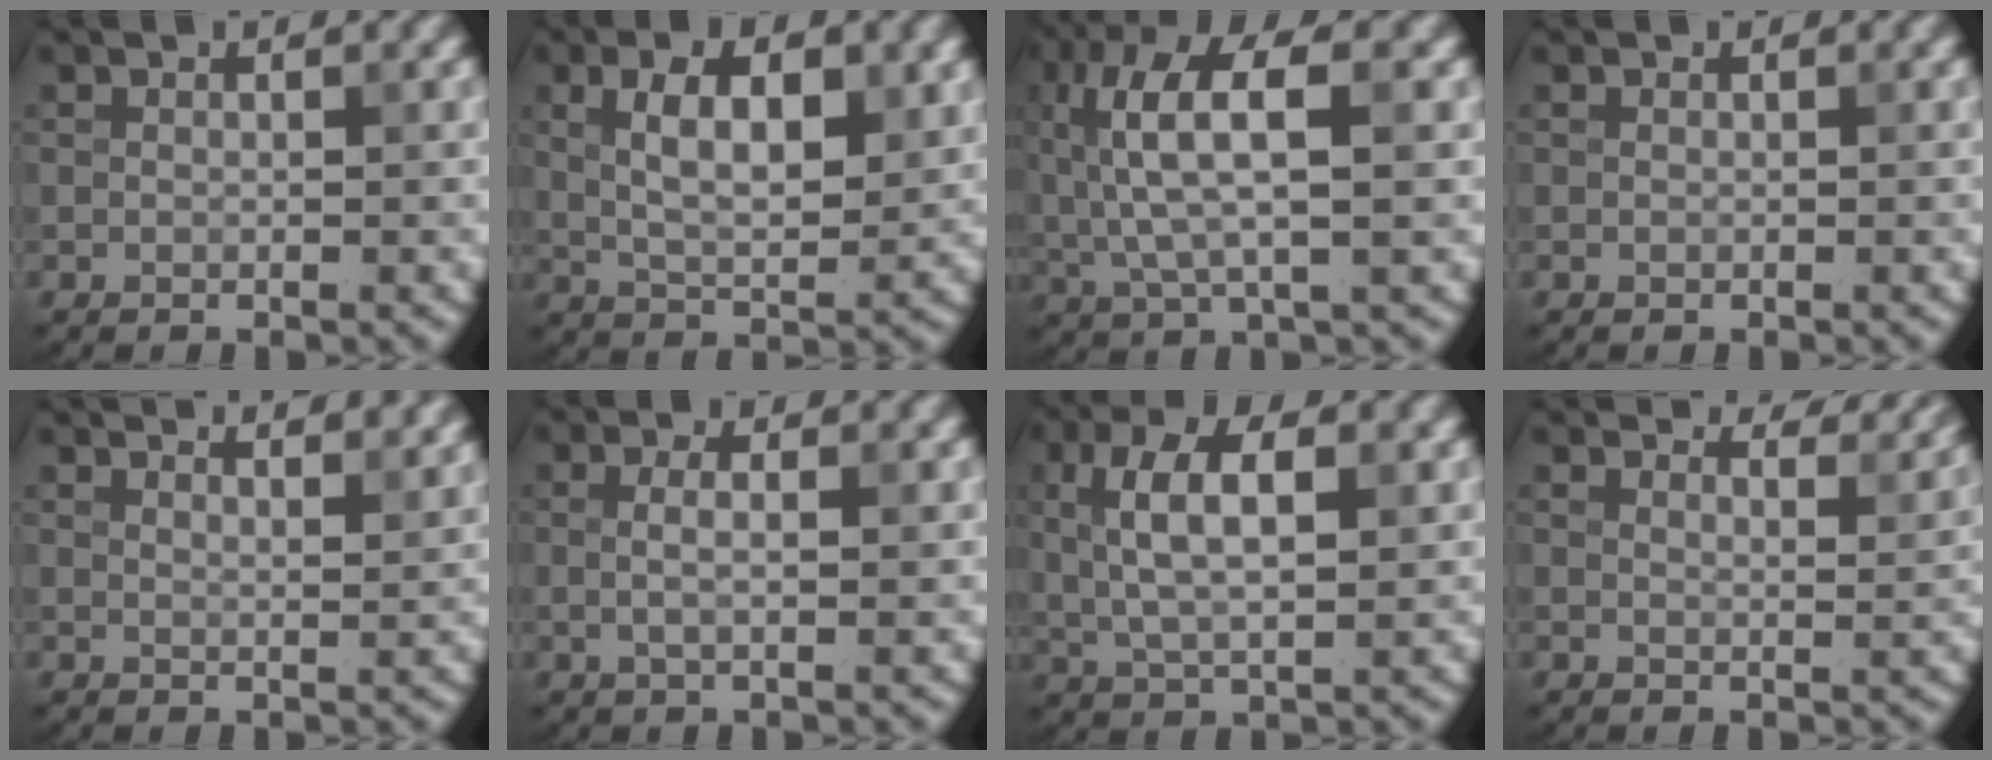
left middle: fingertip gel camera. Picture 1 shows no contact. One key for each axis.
{"total": 5.6, "fx": 1.5, "fy": 2.3, "fz": 4.8, "tx": -0.089, "ty": 0.002, "tz": 0.029}
{"total": 7.7, "fx": 1.5, "fy": 2.5, "fz": 7.1, "tx": -0.148, "ty": 0.017, "tz": 0.023}
{"total": 0.0}
{"total": 6.7, "fx": 5.4, "fy": 2.3, "fz": 3.3, "tx": -0.020, "ty": 0.041, "tz": 0.036}
{"total": 2.2, "fx": 0.2, "fy": 0.6, "fz": 2.1, "tx": -0.038, "ty": 0.005, "tz": 0.002}
{"total": 6.2, "fx": 1.4, "fy": 2.6, "fz": 5.5, "tx": -0.106, "ty": 0.009, "tz": 0.024}
{"total": 6.5, "fx": 5.7, "fy": 1.5, "fz": 2.6, "tx": -0.022, "ty": 0.024, "tz": 0.044}